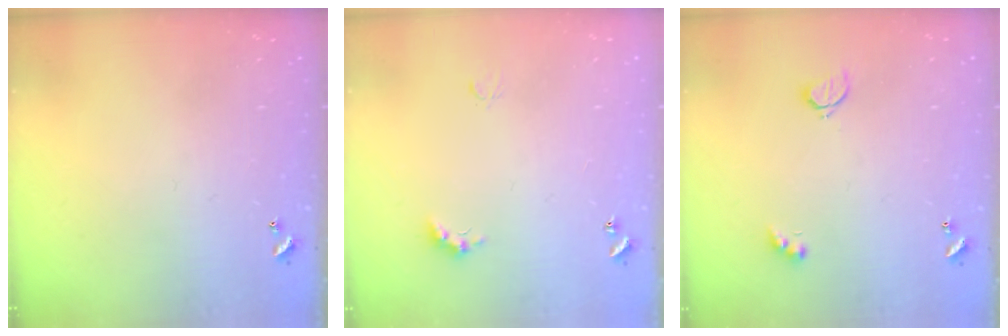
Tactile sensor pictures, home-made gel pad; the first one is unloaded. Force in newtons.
{"total": 2.8, "press": 2.7, "slide": 0.6}
{"total": 2.6, "press": 2.6, "slide": 0.5}